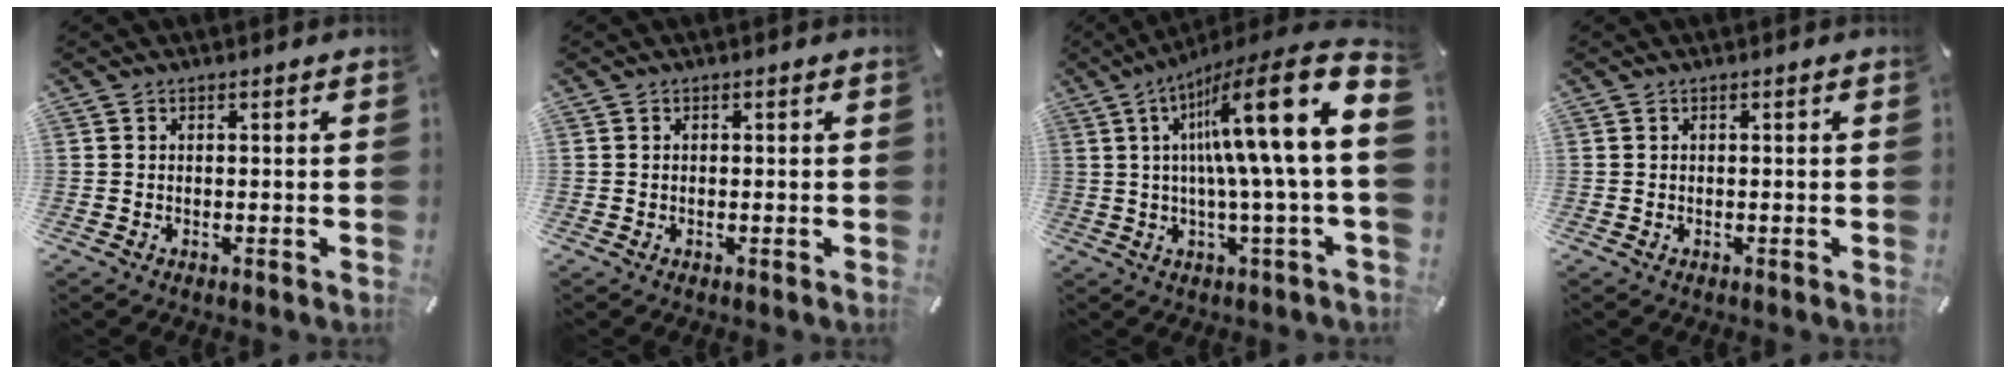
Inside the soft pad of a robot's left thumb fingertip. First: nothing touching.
{"total": 0.0}
{"total": 22.4, "force": [5.8, 2.3, 21.5], "torque": [-0.362, -0.047, 0.076]}
{"total": 0.0}